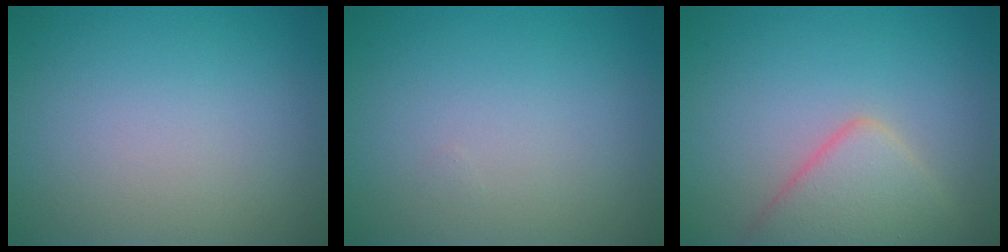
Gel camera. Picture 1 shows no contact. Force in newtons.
{"total": 0.0}
{"total": 4.4, "press": 4.4, "slide": 0.2}